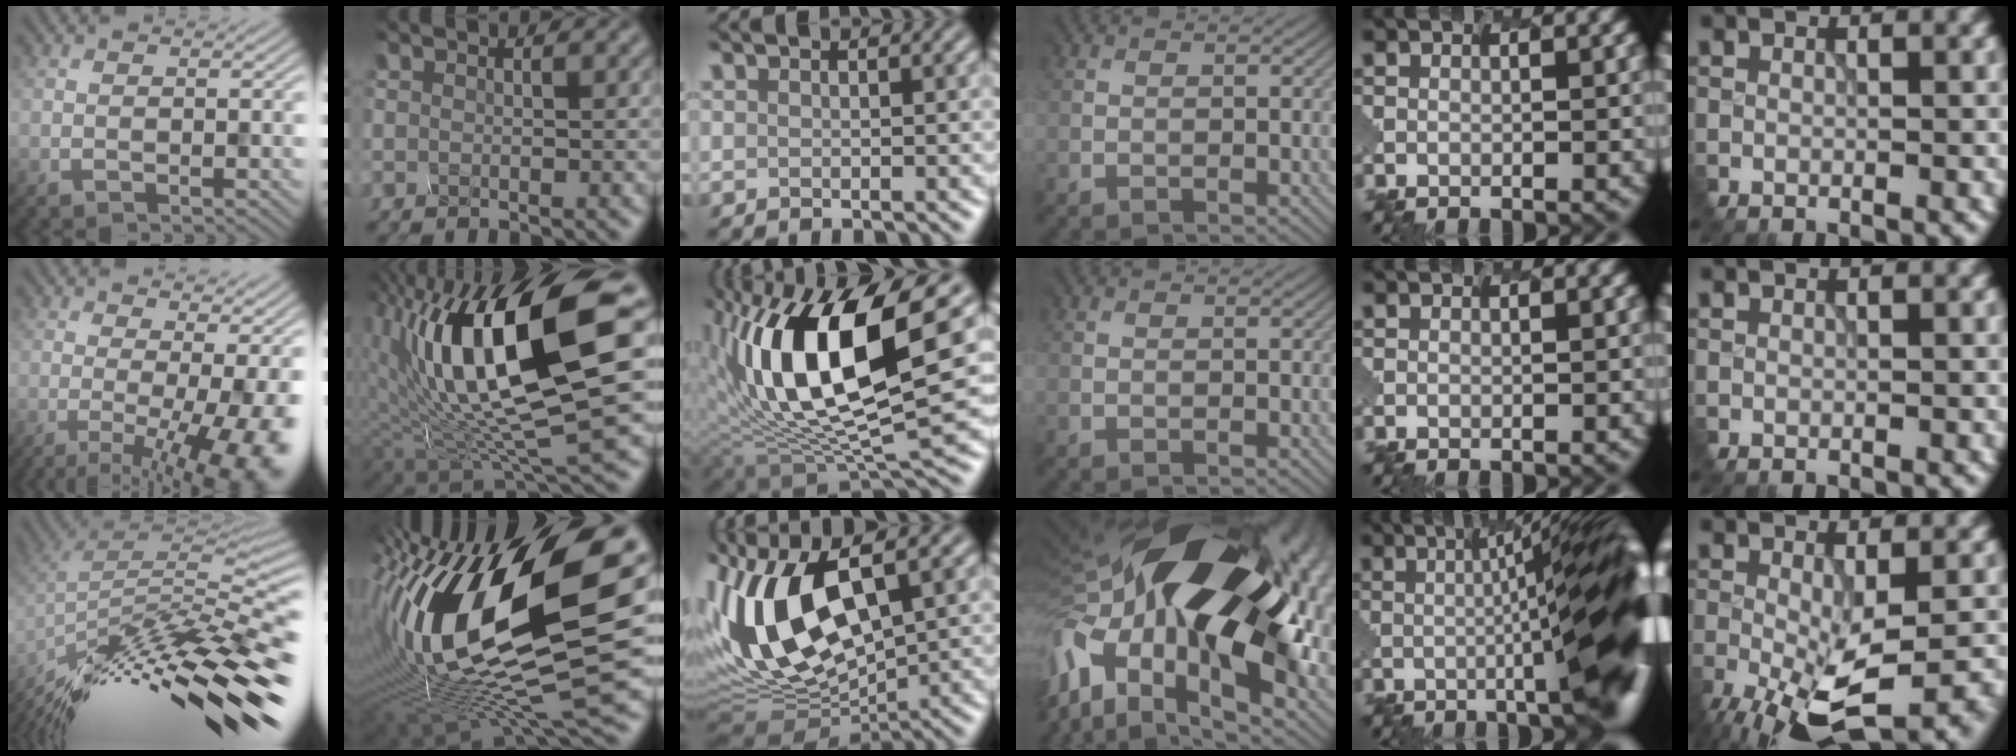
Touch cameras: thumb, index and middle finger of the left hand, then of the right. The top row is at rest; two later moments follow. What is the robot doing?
{"motion": "disassemble", "object": "hinged tin"}